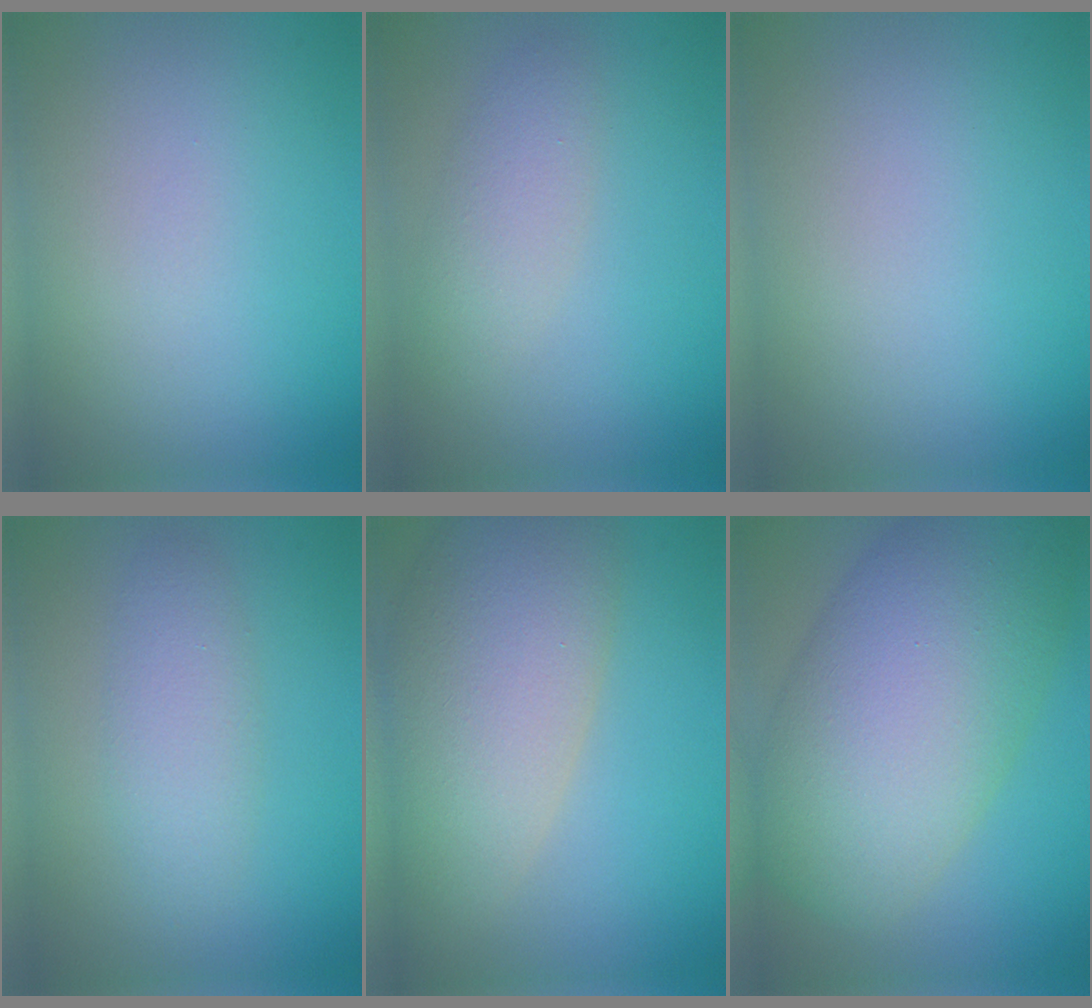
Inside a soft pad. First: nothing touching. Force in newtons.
{"total": 2.4, "press": 2.4, "slide": 0.1}
{"total": 0.0}
{"total": 2.7, "press": 2.7, "slide": 0.1}
{"total": 9.9, "press": 9.9, "slide": 1.0}
{"total": 12.7, "press": 12.7, "slide": 0.5}